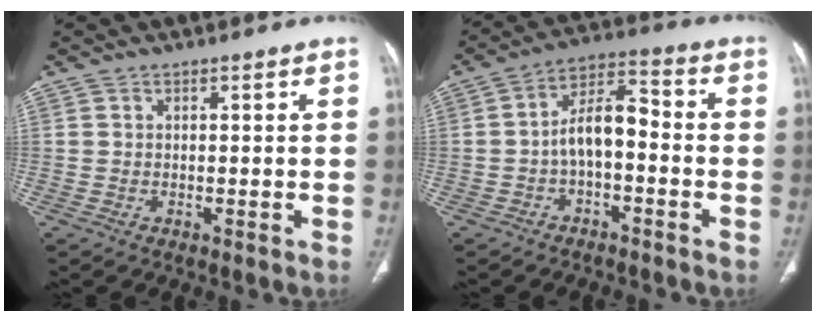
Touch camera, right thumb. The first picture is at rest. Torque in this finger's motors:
{"motor_torque": [0.23, 0.39, 1.00, -0.19, 0.05]}